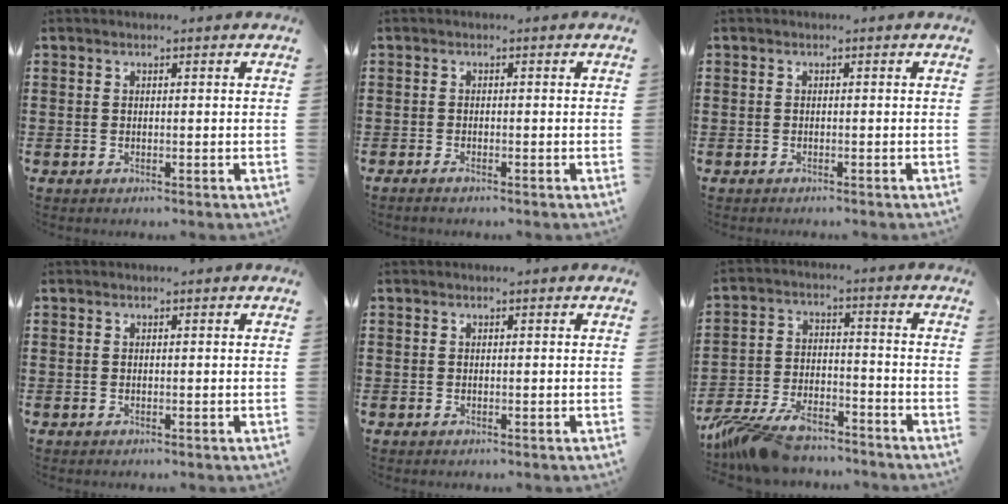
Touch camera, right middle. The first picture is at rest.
{"total": 0.8, "force": [-0.6, 0.2, 0.4], "torque": [-0.010, -0.005, -0.011]}
{"total": 0.6, "force": [-0.5, 0.2, 0.0], "torque": [0.000, 0.001, -0.011]}
{"total": 0.0}
{"total": 0.0}
{"total": 8.6, "force": [-7.5, 2.2, 3.6], "torque": [-0.088, 0.008, -0.148]}